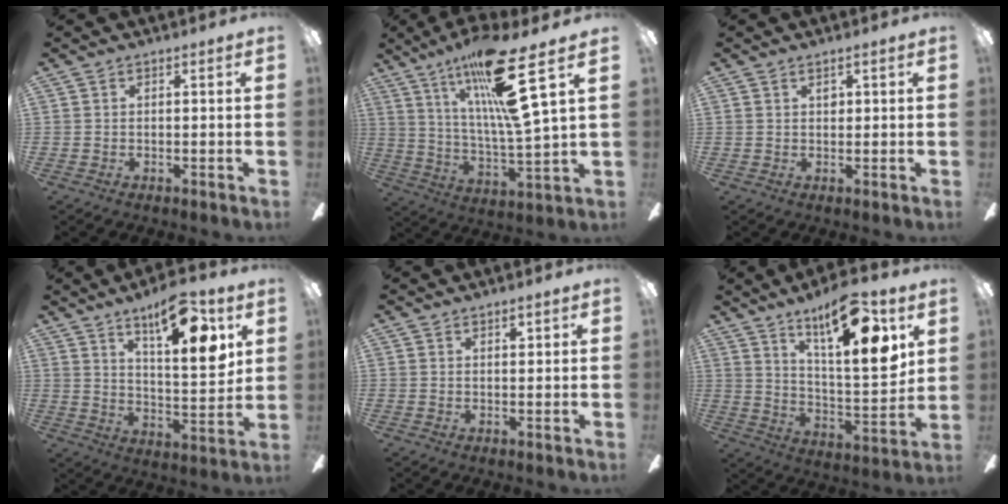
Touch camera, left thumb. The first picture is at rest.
{"total": 21.4, "force": [13.2, 2.5, 16.7], "torque": [-0.315, -0.067, 0.196]}
{"total": 1.5, "force": [0.8, 0.8, 0.9], "torque": [-0.003, -0.003, 0.011]}
{"total": 15.7, "force": [9.3, 5.0, 11.6], "torque": [-0.165, -0.047, 0.146]}
{"total": 1.9, "force": [1.4, 0.7, 1.0], "torque": [-0.014, -0.003, 0.023]}
{"total": 18.4, "force": [11.4, 5.2, 13.5], "torque": [-0.206, -0.063, 0.176]}